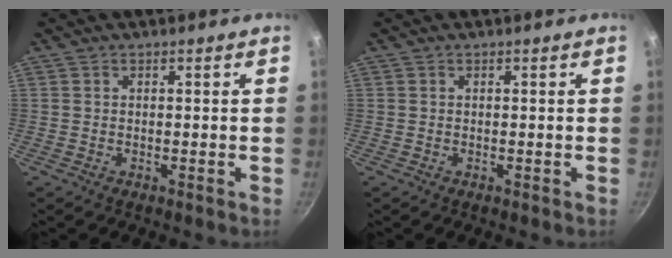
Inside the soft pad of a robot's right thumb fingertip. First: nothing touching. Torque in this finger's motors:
{"motor_torque": [-0.04, 0.02, -0.36, -0.18, 0.00]}